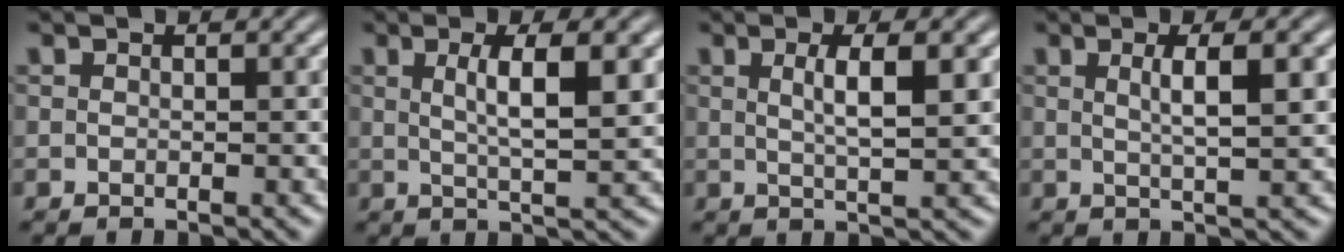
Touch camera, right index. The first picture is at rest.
{"total": 4.0, "force": [1.0, -0.9, 3.8], "torque": [-0.050, -0.002, 0.025]}
{"total": 3.2, "force": [1.0, -1.0, 2.9], "torque": [-0.037, -0.003, 0.024]}
{"total": 3.1, "force": [1.0, -1.1, 2.8], "torque": [-0.035, -0.002, 0.024]}